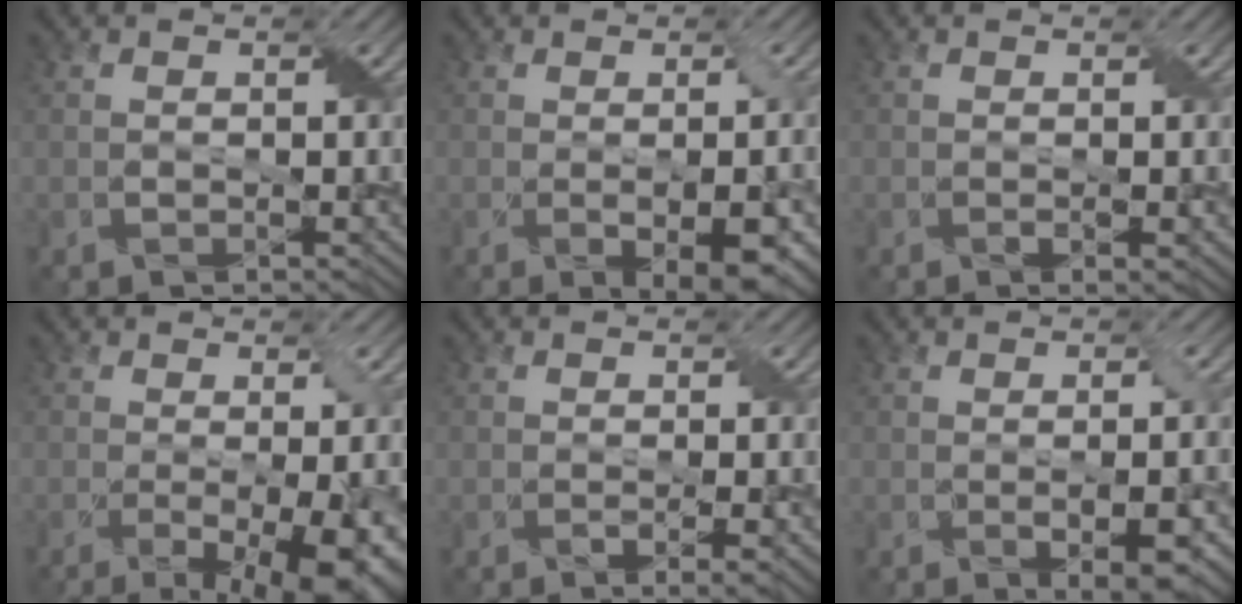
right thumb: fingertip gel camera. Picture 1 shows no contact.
{"total": 5.6, "force": [-1.3, 1.6, 5.2], "torque": [-0.078, -0.015, -0.004]}
{"total": 1.7, "force": [0.0, 0.2, 1.6], "torque": [-0.029, -0.001, 0.001]}
{"total": 10.6, "force": [-3.1, 3.3, 9.6], "torque": [-0.131, -0.026, -0.026]}
{"total": 3.0, "force": [-0.6, 0.5, 2.9], "torque": [-0.052, -0.003, -0.006]}
{"total": 4.3, "force": [-1.0, 1.0, 4.1], "torque": [-0.066, -0.008, -0.007]}